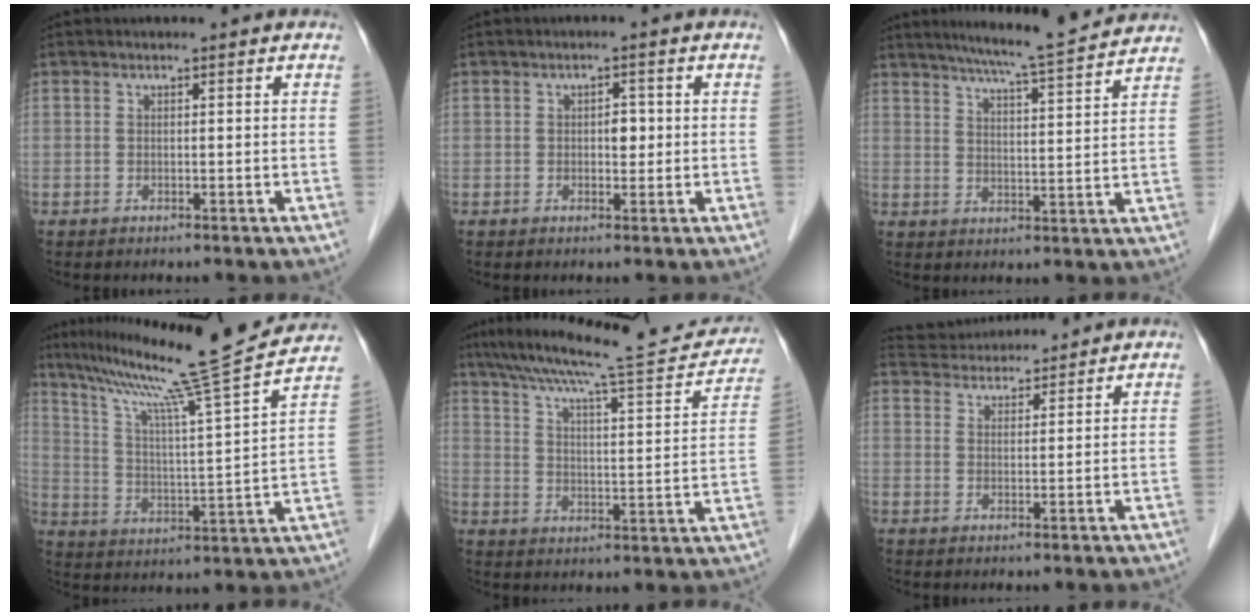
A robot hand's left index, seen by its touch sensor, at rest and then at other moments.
{"total": 2.0, "force": [-0.3, 1.2, 1.5], "torque": [-0.019, 0.000, -0.007]}
{"total": 12.1, "force": [10.9, -0.4, 5.2], "torque": [-0.088, 0.004, 0.148]}
{"total": 21.1, "force": [17.9, -2.0, 11.0], "torque": [-0.190, -0.025, 0.263]}
{"total": 22.1, "force": [19.5, 2.5, 10.0], "torque": [-0.163, -0.008, 0.266]}
{"total": 8.6, "force": [8.3, 1.5, 1.8], "torque": [-0.036, 0.028, 0.129]}